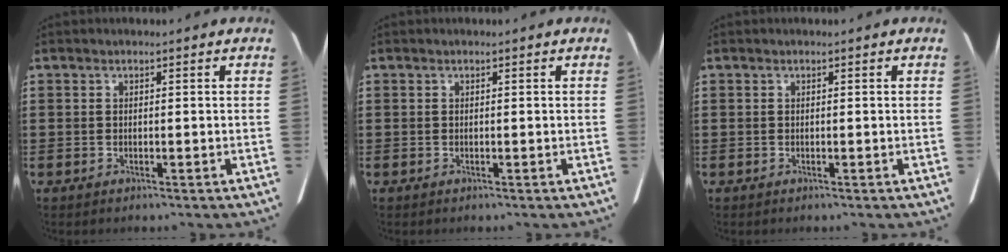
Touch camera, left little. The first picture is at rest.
{"total": 0.0}
{"total": 0.0}